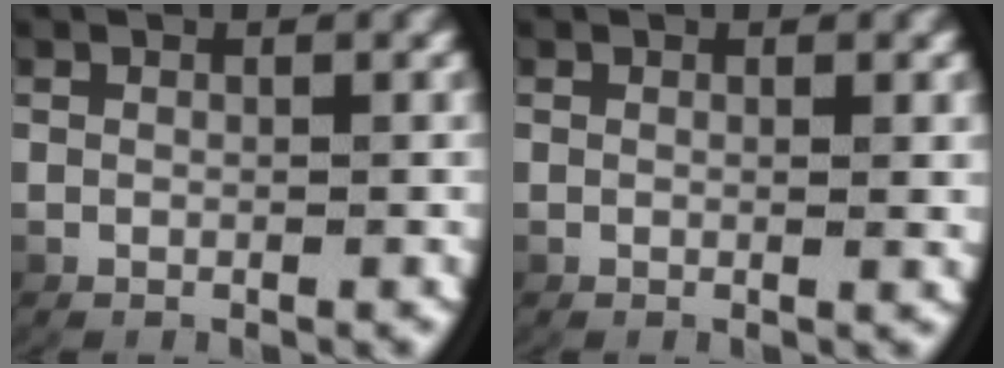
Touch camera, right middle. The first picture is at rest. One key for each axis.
{"total": 0.6, "fx": 0.2, "fy": -0.2, "fz": 0.6, "tx": -0.011, "ty": -0.009, "tz": 0.007}